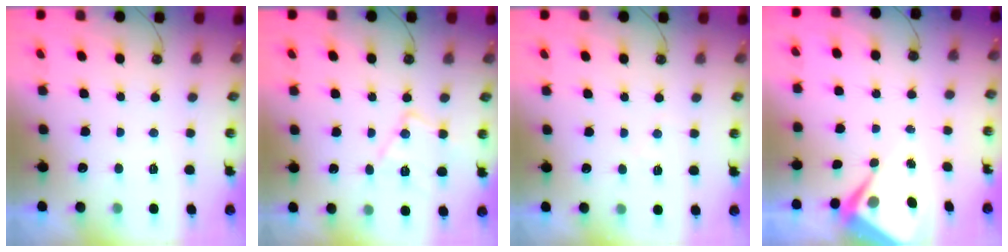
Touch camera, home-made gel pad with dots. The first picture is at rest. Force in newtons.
{"total": 13.0, "press": 13.0, "slide": 0.8}
{"total": 3.9, "press": 3.9, "slide": 0.6}
{"total": 5.1, "press": 5.1, "slide": 0.6}